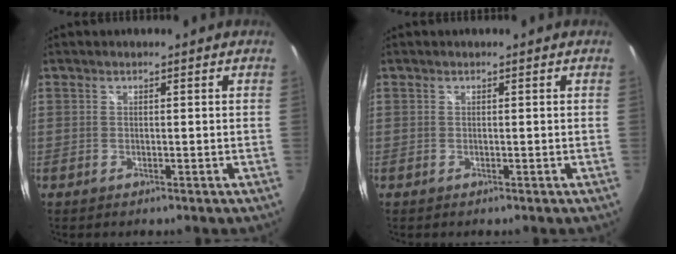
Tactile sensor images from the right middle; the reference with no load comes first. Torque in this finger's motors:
{"motor_torque": [0.00, 0.00, 0.00, 0.00]}